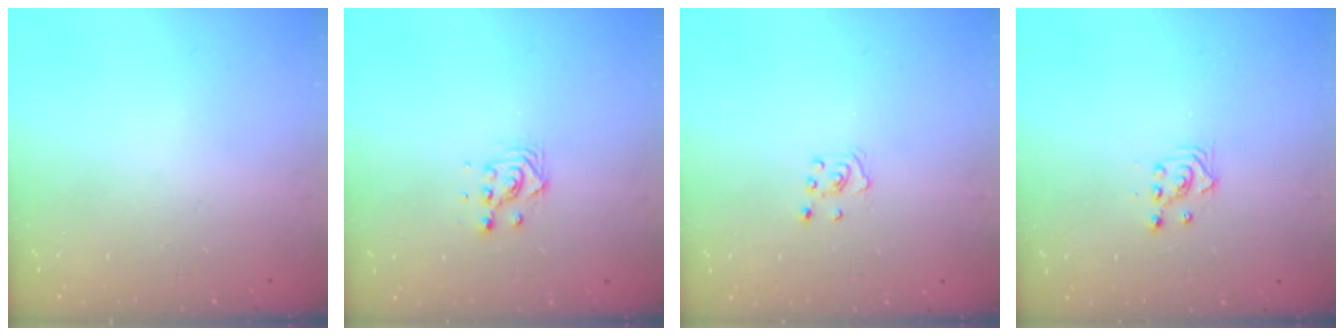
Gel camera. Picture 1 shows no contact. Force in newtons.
{"total": 3.8, "press": 3.8, "slide": 0.3}
{"total": 2.8, "press": 2.8, "slide": 0.3}
{"total": 2.3, "press": 2.3, "slide": 0.3}